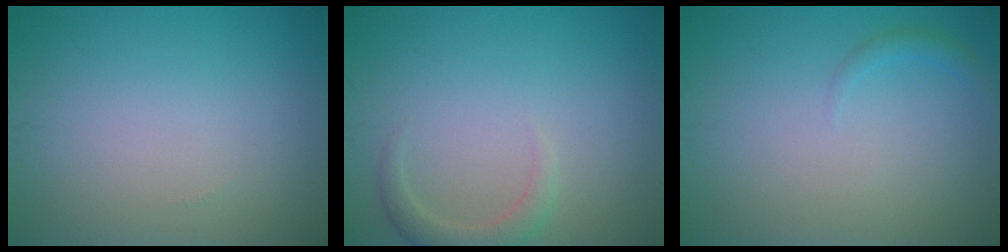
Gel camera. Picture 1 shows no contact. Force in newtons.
{"total": 2.0, "press": 2.0, "slide": 0.3}
{"total": 0.9, "press": 0.9, "slide": 0.1}